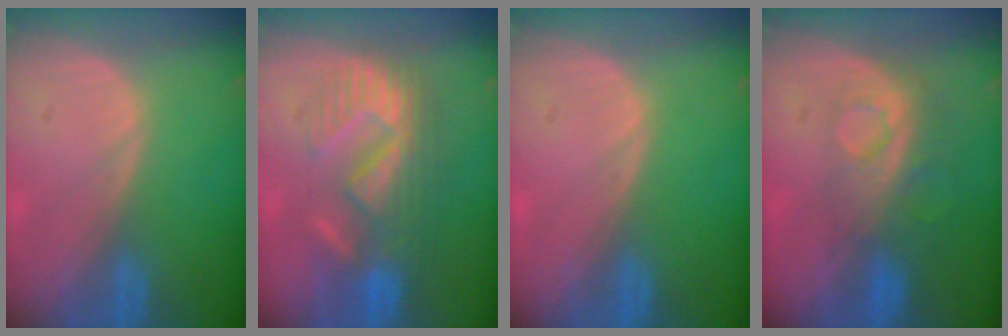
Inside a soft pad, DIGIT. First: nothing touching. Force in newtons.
{"total": 8.8, "press": 8.7, "slide": 1.5}
{"total": 0.0}
{"total": 8.5, "press": 7.1, "slide": 4.6}